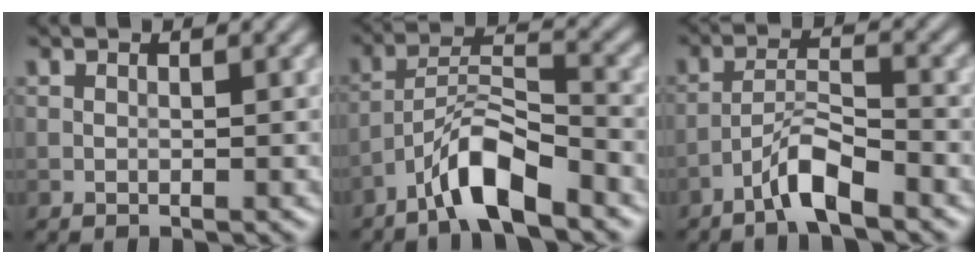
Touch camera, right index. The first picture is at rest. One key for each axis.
{"total": 6.0, "fx": -4.2, "fy": 1.4, "fz": 4.1, "tx": -0.074, "ty": 0.008, "tz": -0.081}
{"total": 4.0, "fx": -2.8, "fy": 0.7, "fz": 2.7, "tx": -0.050, "ty": 0.013, "tz": -0.059}